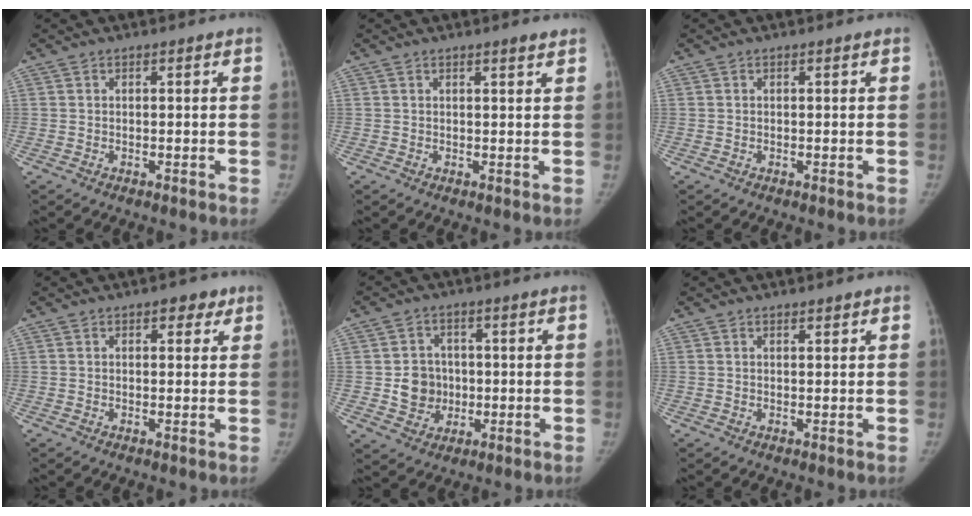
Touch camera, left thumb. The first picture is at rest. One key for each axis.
{"total": 1.5, "fx": 1.2, "fy": 0.0, "fz": 1.0, "tx": -0.012, "ty": -0.008, "tz": 0.018}
{"total": 0.0}
{"total": 3.2, "fx": 1.8, "fy": 1.7, "fz": 2.0, "tx": -0.008, "ty": -0.003, "tz": 0.019}
{"total": 7.1, "fx": -0.3, "fy": 6.5, "fz": 2.8, "tx": -0.015, "ty": 0.006, "tz": -0.001}
{"total": 0.9, "fx": 0.8, "fy": 0.3, "fz": 0.4, "tx": -0.005, "ty": -0.005, "tz": 0.013}